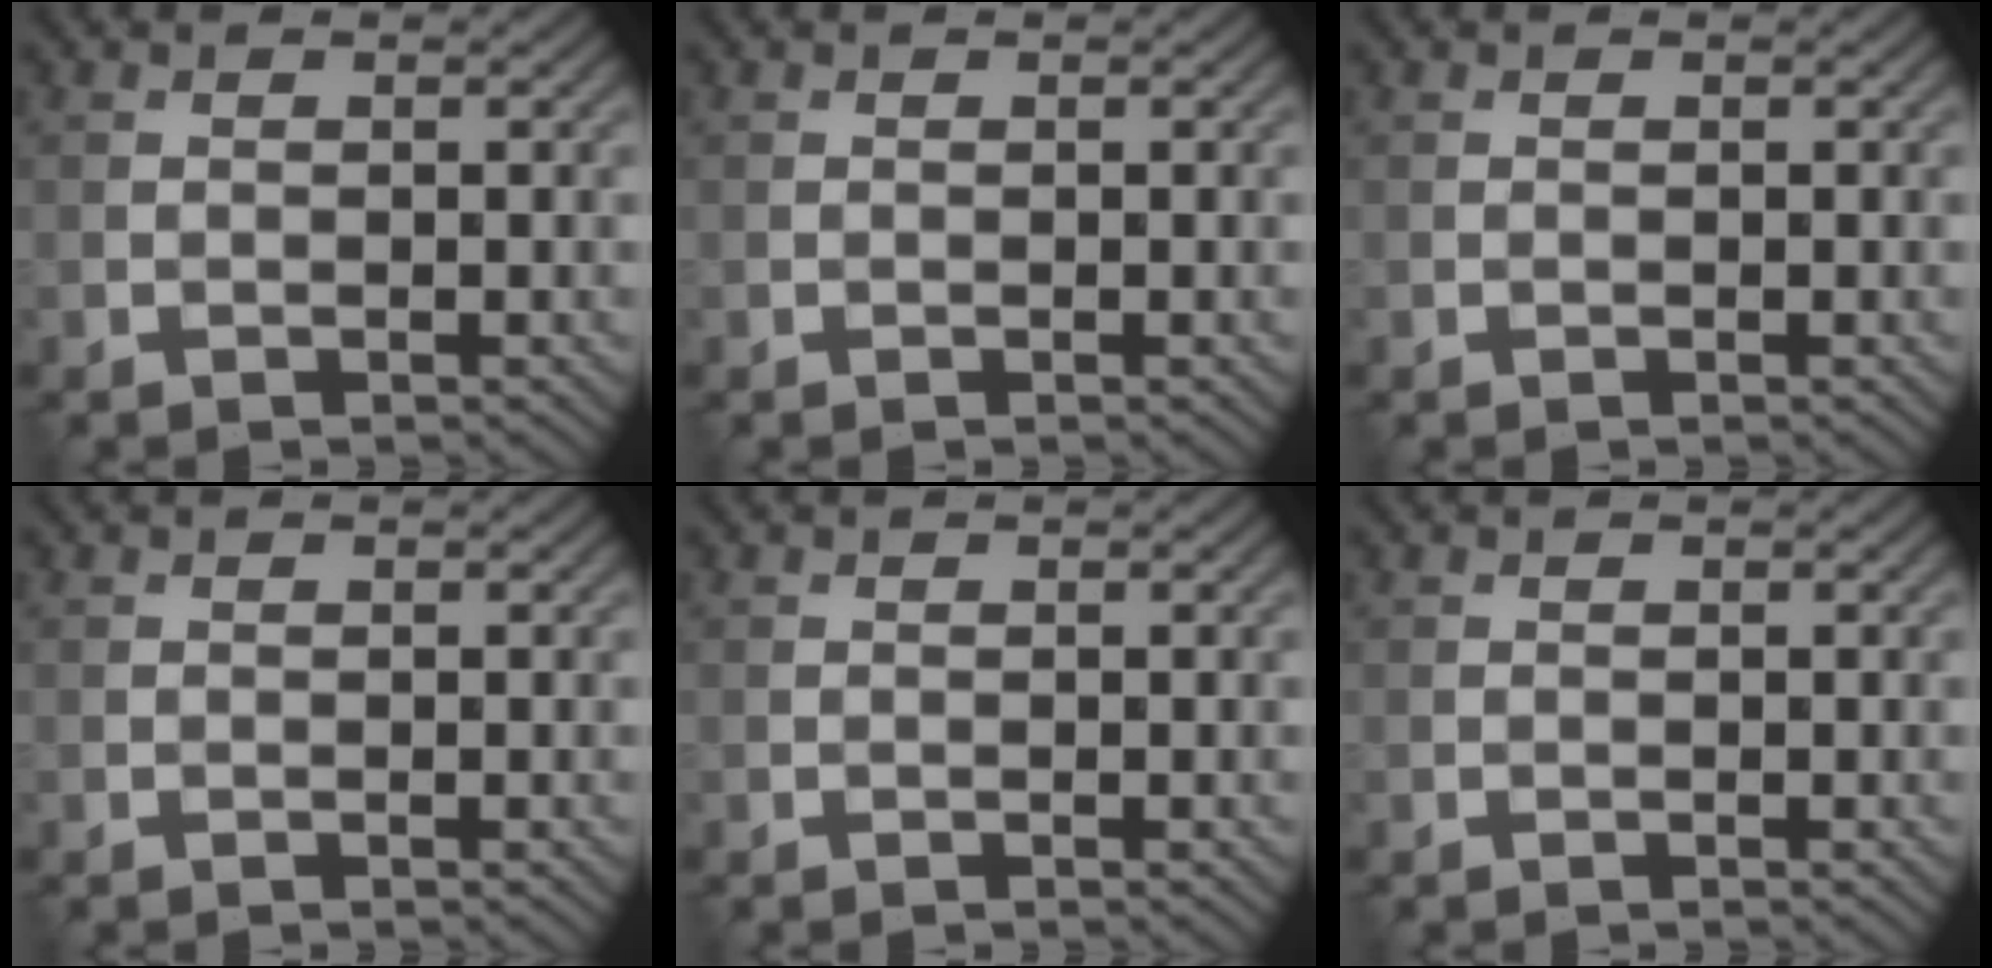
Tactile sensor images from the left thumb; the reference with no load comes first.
{"total": 0.0}
{"total": 0.0}
{"total": 0.0}
{"total": 0.0}
{"total": 0.0}